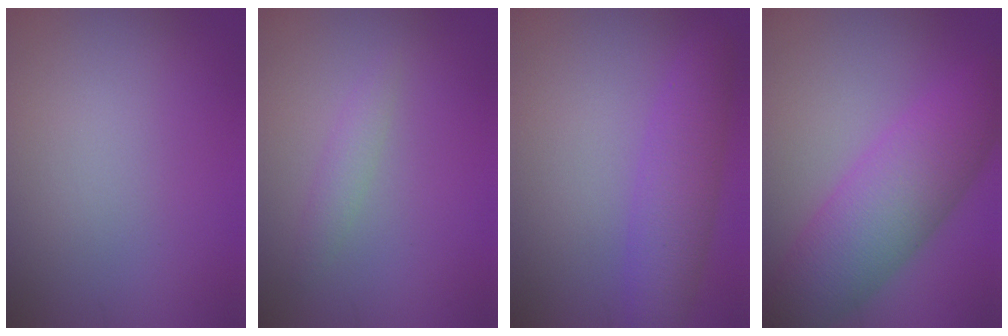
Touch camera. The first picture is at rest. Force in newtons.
{"total": 1.3, "press": 1.3, "slide": 0.0}
{"total": 4.3, "press": 4.3, "slide": 0.1}
{"total": 8.0, "press": 8.0, "slide": 0.2}